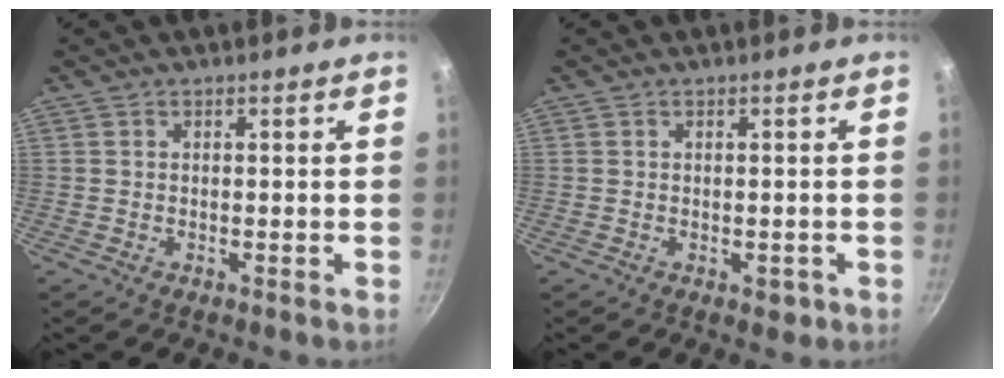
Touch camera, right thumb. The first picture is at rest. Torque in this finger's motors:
{"motor_torque": [2.45, 1.76, 0.93, -0.38, -0.24]}